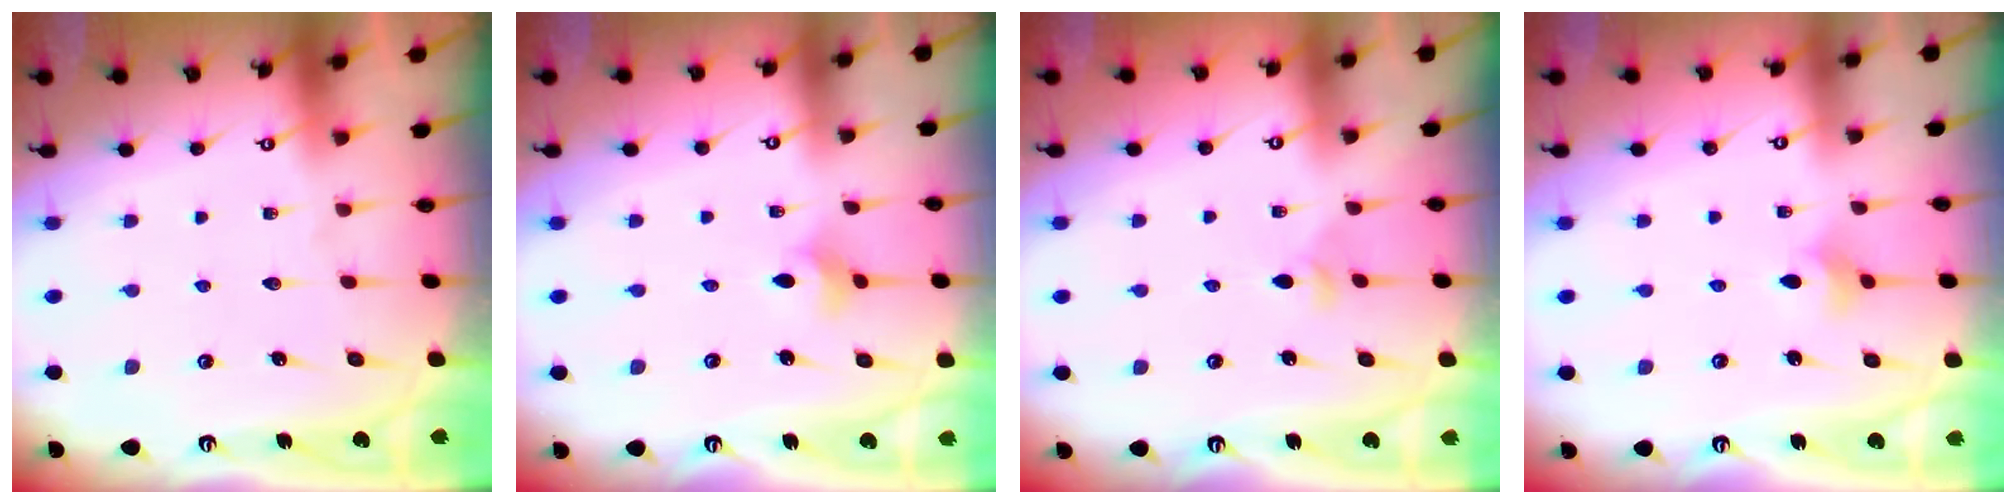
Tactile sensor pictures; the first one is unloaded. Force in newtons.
{"total": 3.4, "press": 3.3, "slide": 0.8}
{"total": 3.2, "press": 3.1, "slide": 0.7}
{"total": 4.4, "press": 4.3, "slide": 0.7}